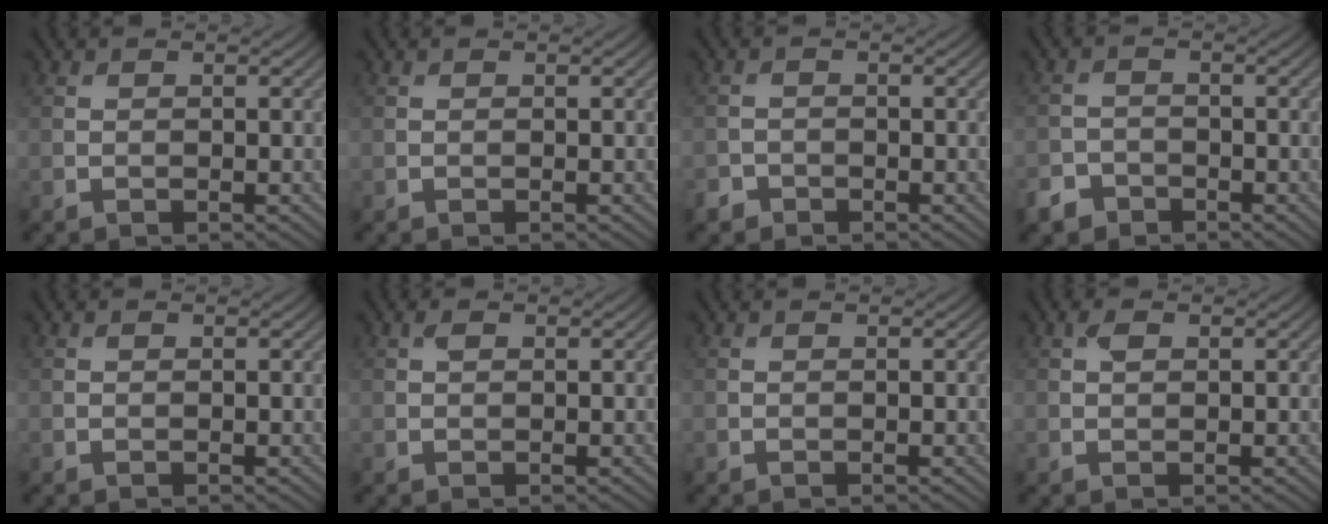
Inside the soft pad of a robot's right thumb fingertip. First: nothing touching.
{"total": 0.0}
{"total": 1.5, "force": [-1.2, 0.9, 0.1], "torque": [-0.001, 0.000, -0.027]}
{"total": 2.9, "force": [-2.2, 1.8, 0.7], "torque": [-0.014, -0.003, -0.050]}
{"total": 0.0}
{"total": 0.8, "force": [0.3, 0.4, 0.6], "torque": [-0.012, 0.001, 0.007]}
{"total": 0.0}
{"total": 1.2, "force": [0.5, 0.7, 0.9], "torque": [-0.019, 0.002, 0.009]}